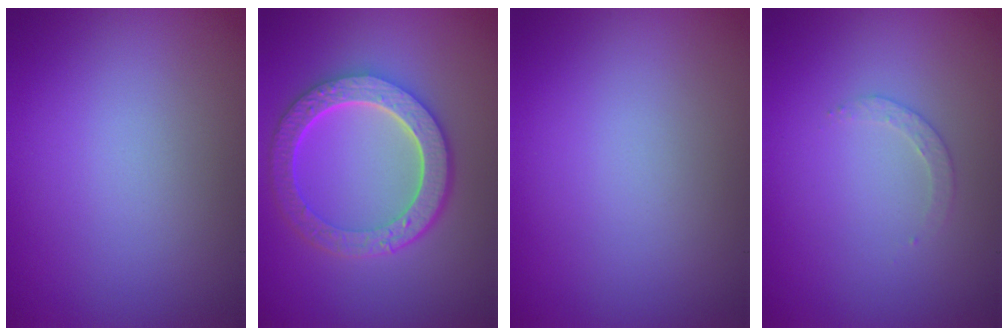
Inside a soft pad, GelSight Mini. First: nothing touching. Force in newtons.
{"total": 7.0, "press": 5.2, "slide": 4.7}
{"total": 0.0}
{"total": 1.2, "press": 1.2, "slide": 0.3}